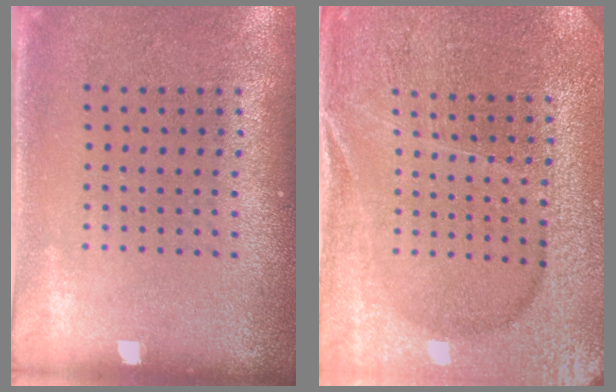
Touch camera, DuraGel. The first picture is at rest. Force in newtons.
{"total": 4.2, "press": 4.0, "slide": 1.3}